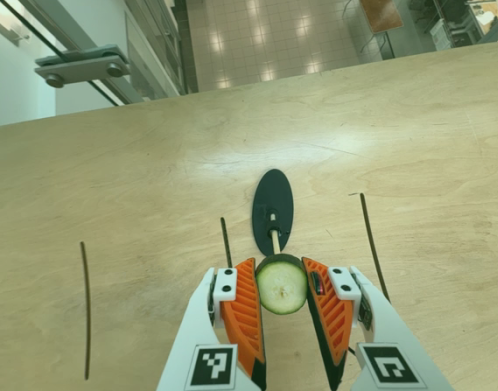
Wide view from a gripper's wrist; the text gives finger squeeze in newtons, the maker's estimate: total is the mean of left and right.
{"total": 11.2, "left": 11.0, "right": 11.4}